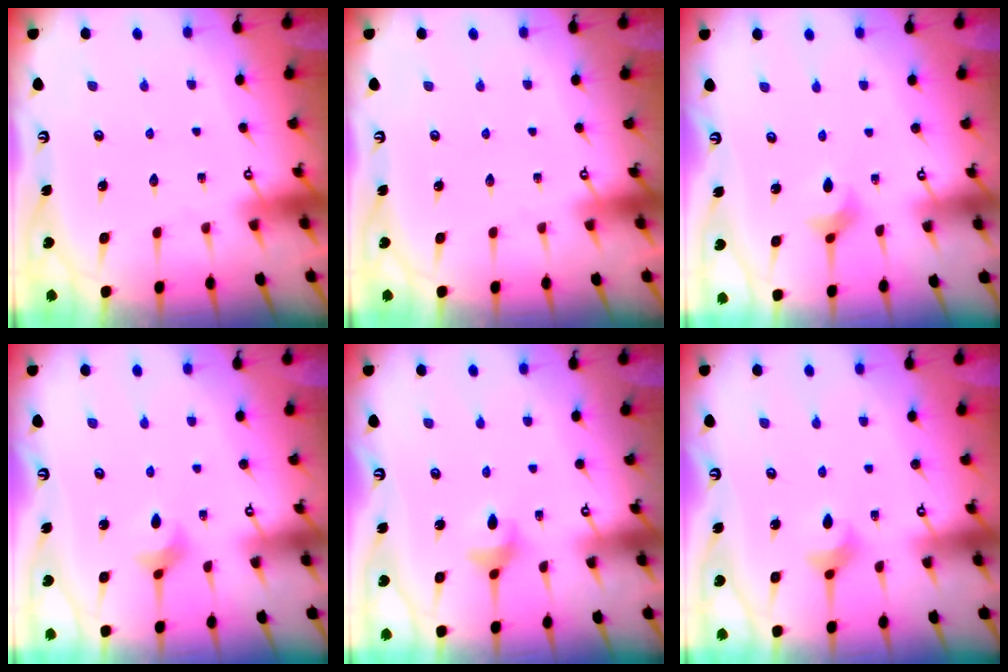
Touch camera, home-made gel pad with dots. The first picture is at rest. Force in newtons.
{"total": 0.0}
{"total": 2.7, "press": 2.6, "slide": 0.5}
{"total": 2.7, "press": 2.6, "slide": 0.5}
{"total": 3.5, "press": 3.5, "slide": 0.2}
{"total": 5.1, "press": 5.0, "slide": 0.8}